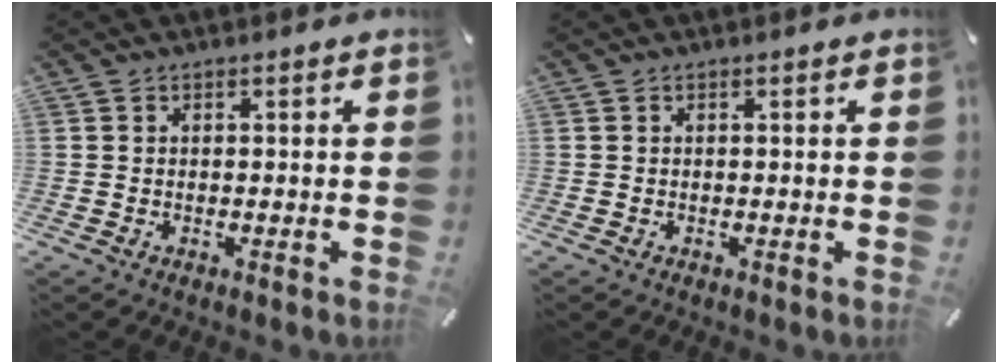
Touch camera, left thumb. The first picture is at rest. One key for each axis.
{"total": 0.0}